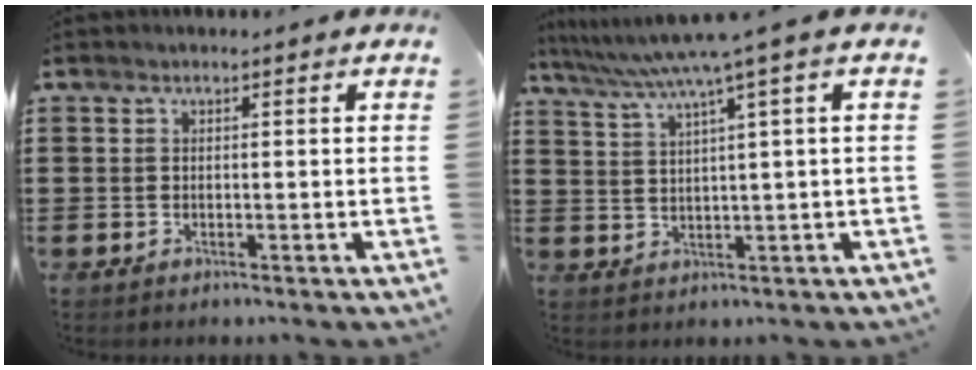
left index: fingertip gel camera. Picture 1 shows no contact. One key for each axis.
{"total": 6.7, "fx": 4.1, "fy": -1.1, "fz": 5.1, "tx": -0.114, "ty": -0.027, "tz": 0.063}